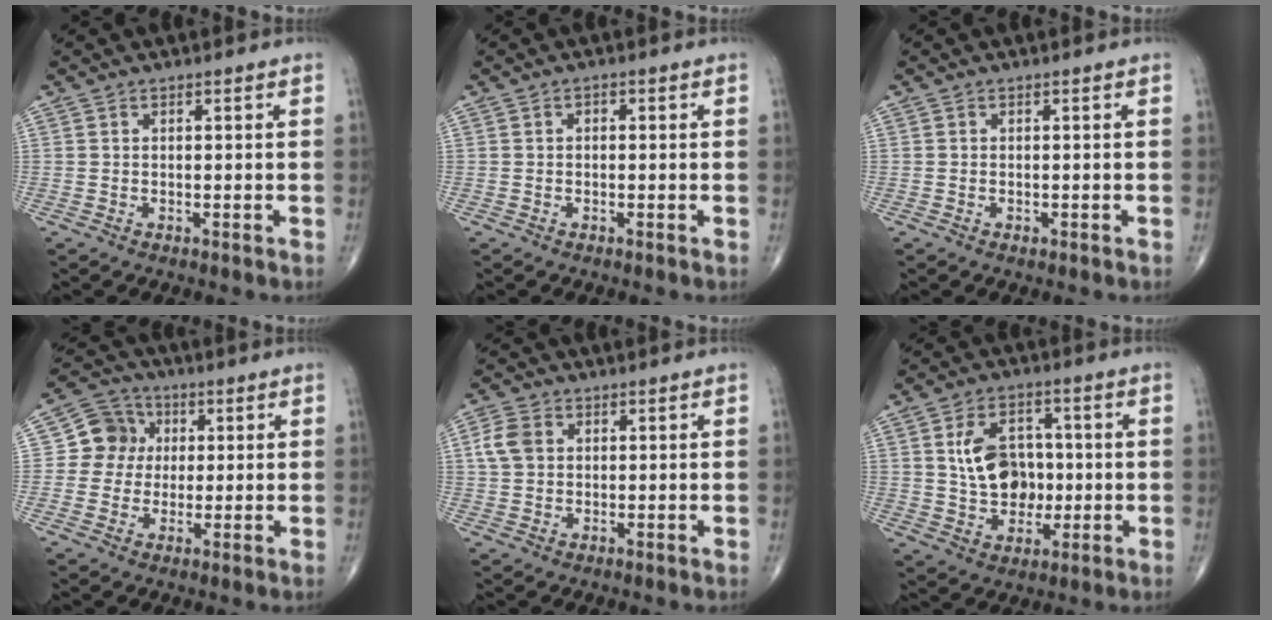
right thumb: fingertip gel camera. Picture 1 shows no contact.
{"total": 1.0, "force": [0.1, 0.6, 0.7], "torque": [-0.005, 0.003, -0.004]}
{"total": 0.6, "force": [-0.3, 0.4, 0.3], "torque": [-0.004, 0.000, -0.003]}
{"total": 7.8, "force": [1.0, 7.3, 2.4], "torque": [-0.002, 0.009, 0.006]}
{"total": 4.8, "force": [1.0, 3.7, 2.9], "torque": [-0.057, 0.007, 0.016]}
{"total": 11.3, "force": [0.8, 8.5, 7.5], "torque": [-0.098, 0.007, 0.018]}